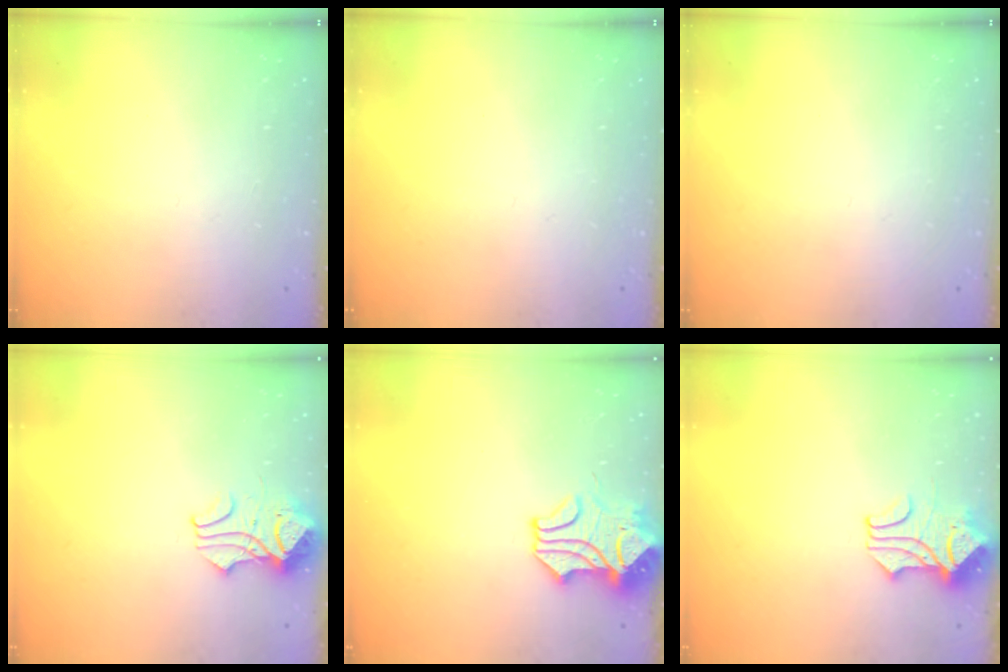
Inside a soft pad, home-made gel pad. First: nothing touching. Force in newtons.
{"total": 0.0}
{"total": 0.0}
{"total": 5.6, "press": 5.5, "slide": 0.4}
{"total": 2.7, "press": 2.4, "slide": 1.1}
{"total": 1.5, "press": 1.2, "slide": 1.0}